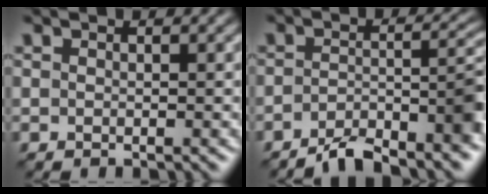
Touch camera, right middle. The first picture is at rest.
{"total": 6.9, "force": [-4.7, 1.6, 4.7], "torque": [-0.063, 0.008, -0.082]}